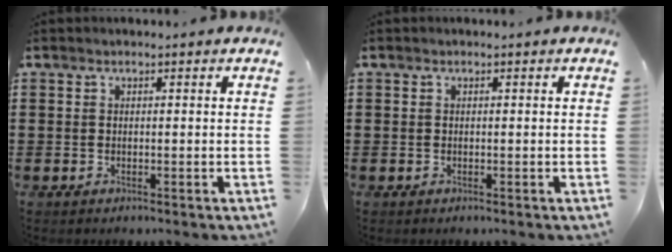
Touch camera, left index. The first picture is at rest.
{"total": 0.0}